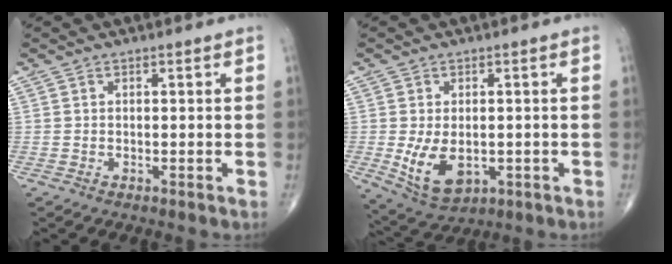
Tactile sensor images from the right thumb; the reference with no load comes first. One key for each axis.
{"total": 8.5, "fx": -1.5, "fy": 5.2, "fz": 6.6, "tx": -0.111, "ty": -0.011, "tz": -0.009}